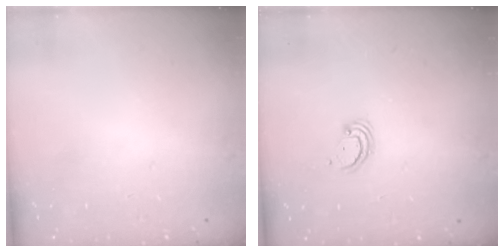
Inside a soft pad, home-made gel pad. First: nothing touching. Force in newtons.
{"total": 2.5, "press": 2.5, "slide": 0.2}